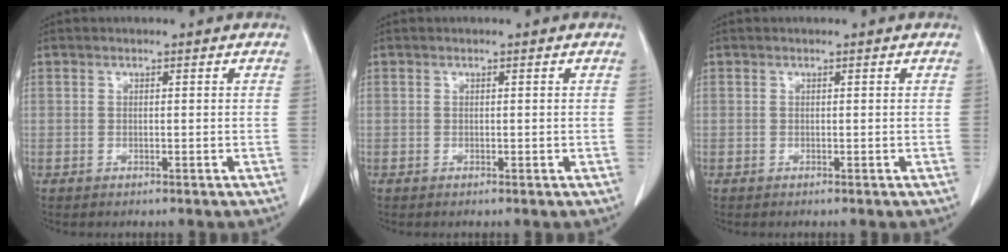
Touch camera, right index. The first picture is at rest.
{"total": 0.0}
{"total": 0.0}